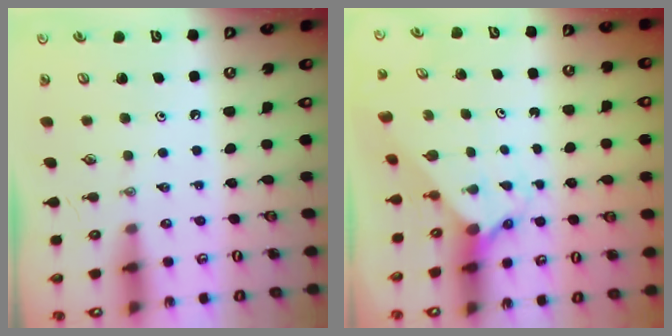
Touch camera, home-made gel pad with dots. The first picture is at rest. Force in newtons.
{"total": 1.8, "press": 1.8, "slide": 0.2}